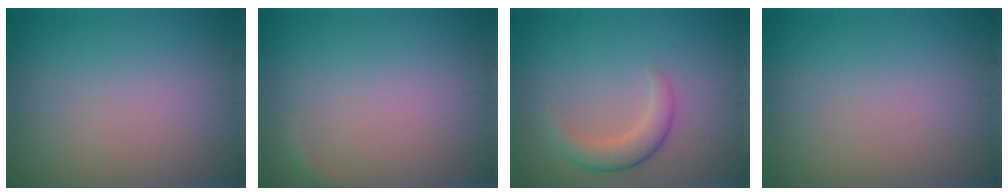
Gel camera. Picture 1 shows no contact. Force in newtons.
{"total": 0.6, "press": 0.6, "slide": 0.1}
{"total": 2.7, "press": 2.7, "slide": 0.2}
{"total": 0.0}